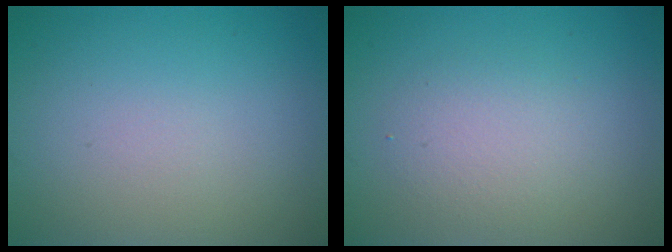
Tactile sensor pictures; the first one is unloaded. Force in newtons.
{"total": 2.6, "press": 2.6, "slide": 0.2}